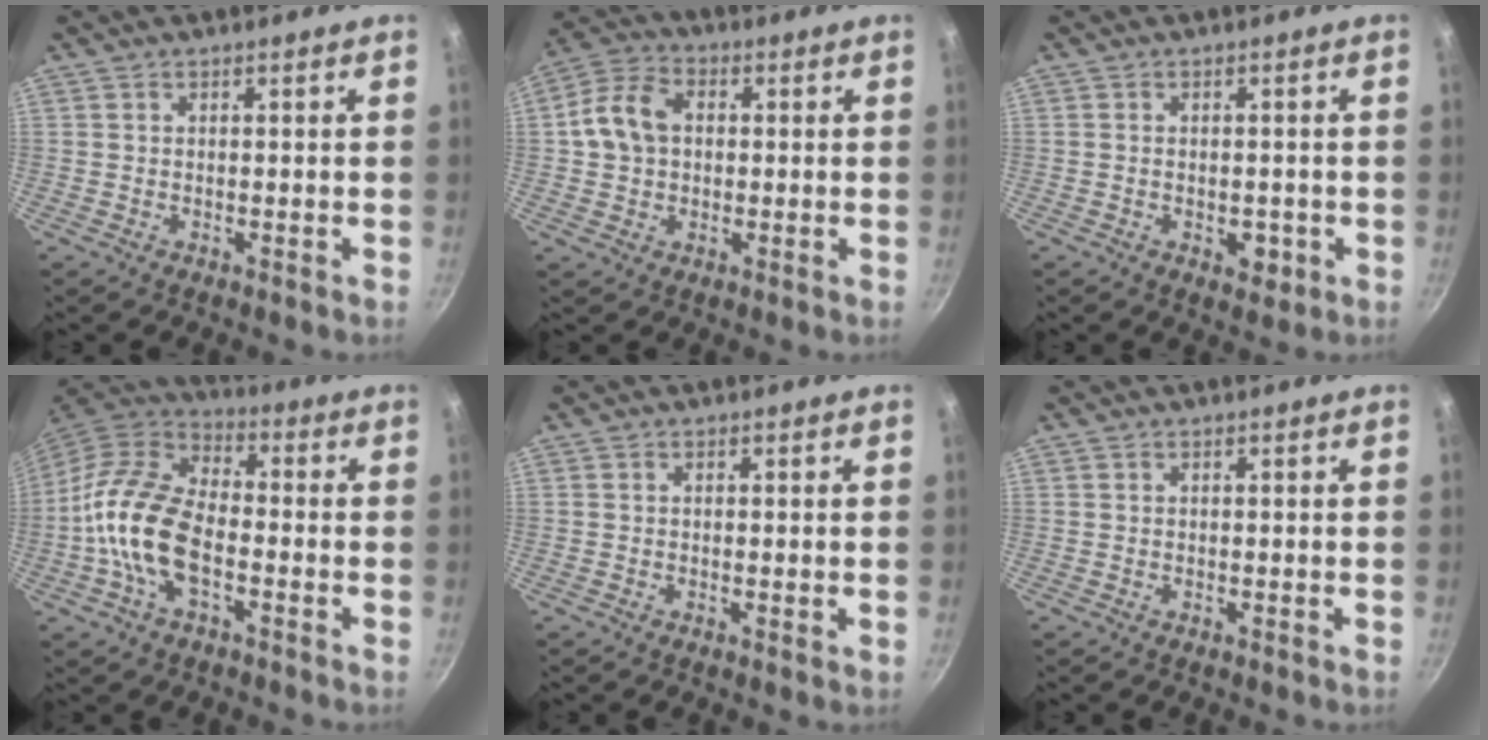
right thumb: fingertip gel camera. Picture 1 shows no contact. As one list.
[{"total": 9.4, "force": [0.8, 7.2, 6.0], "torque": [-0.099, 0.019, 0.001]}, {"total": 3.4, "force": [-1.0, 2.1, 2.5], "torque": [-0.022, 0.005, -0.010]}, {"total": 16.2, "force": [-3.5, 9.2, 12.9], "torque": [-0.227, 0.037, -0.081]}, {"total": 0.7, "force": [-0.1, 0.1, 0.7], "torque": [-0.012, -0.002, -0.003]}, {"total": 0.0}]